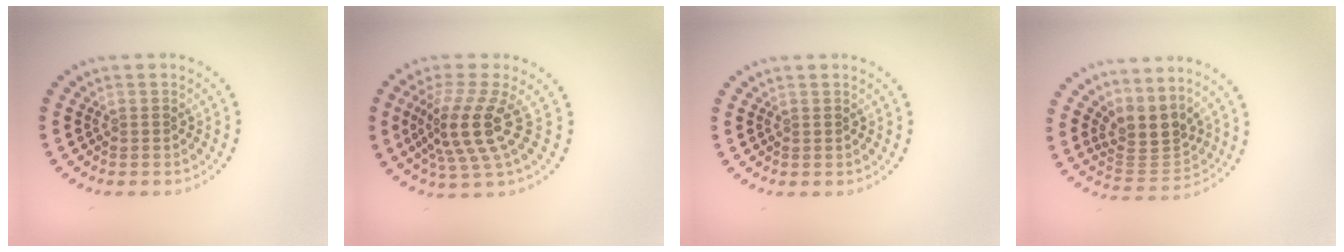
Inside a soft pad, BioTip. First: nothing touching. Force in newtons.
{"total": 4.8, "press": 3.6, "slide": 3.2}
{"total": 0.0}
{"total": 3.5, "press": 2.6, "slide": 2.3}